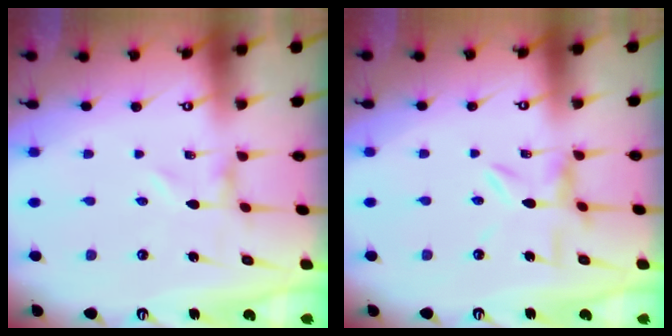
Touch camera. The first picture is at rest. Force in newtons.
{"total": 4.9, "press": 4.8, "slide": 0.5}